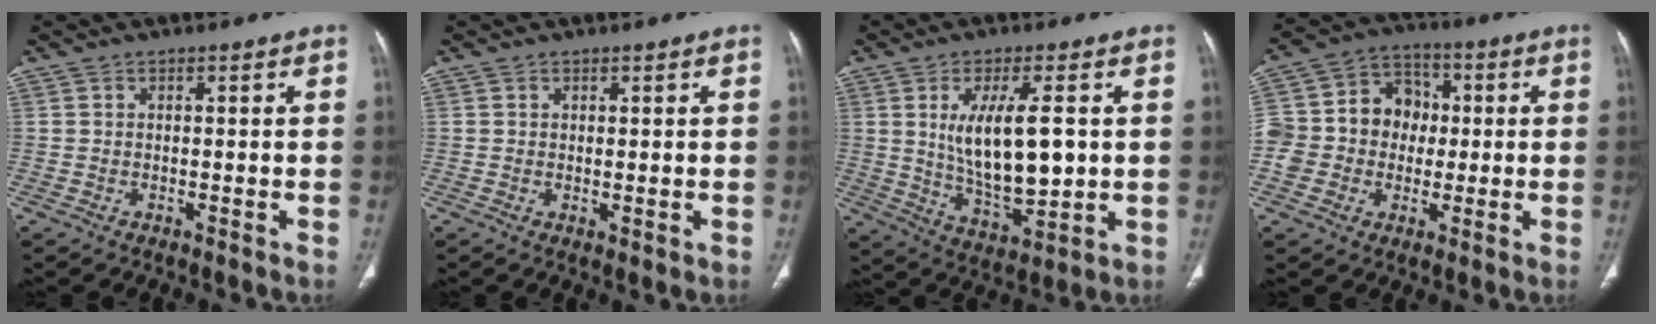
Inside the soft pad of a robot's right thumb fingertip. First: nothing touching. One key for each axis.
{"total": 0.7, "fx": 0.2, "fy": 0.3, "fz": 0.6, "tx": -0.015, "ty": -0.006, "tz": 0.008}
{"total": 13.6, "fx": 1.9, "fy": 5.2, "fz": 12.4, "tx": -0.208, "ty": -0.023, "tz": 0.047}
{"total": 13.7, "fx": -0.5, "fy": 11.9, "fz": 6.8, "tx": -0.094, "ty": 0.039, "tz": -0.013}